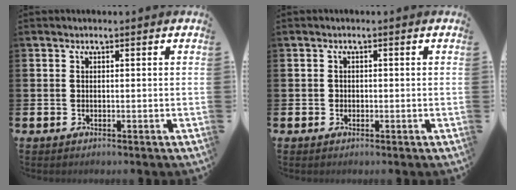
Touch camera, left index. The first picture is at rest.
{"total": 0.8, "force": [-0.2, 0.8, 0.1], "torque": [-0.002, 0.005, -0.005]}